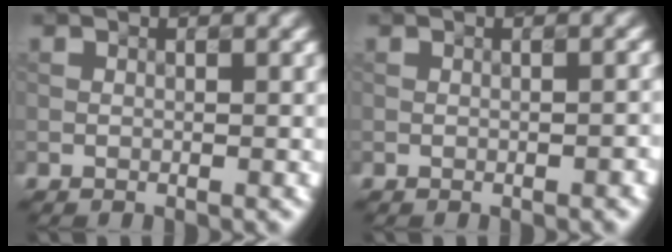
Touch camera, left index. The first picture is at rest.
{"total": 1.1, "force": [-0.6, 0.4, 0.9], "torque": [-0.008, 0.005, -0.005]}